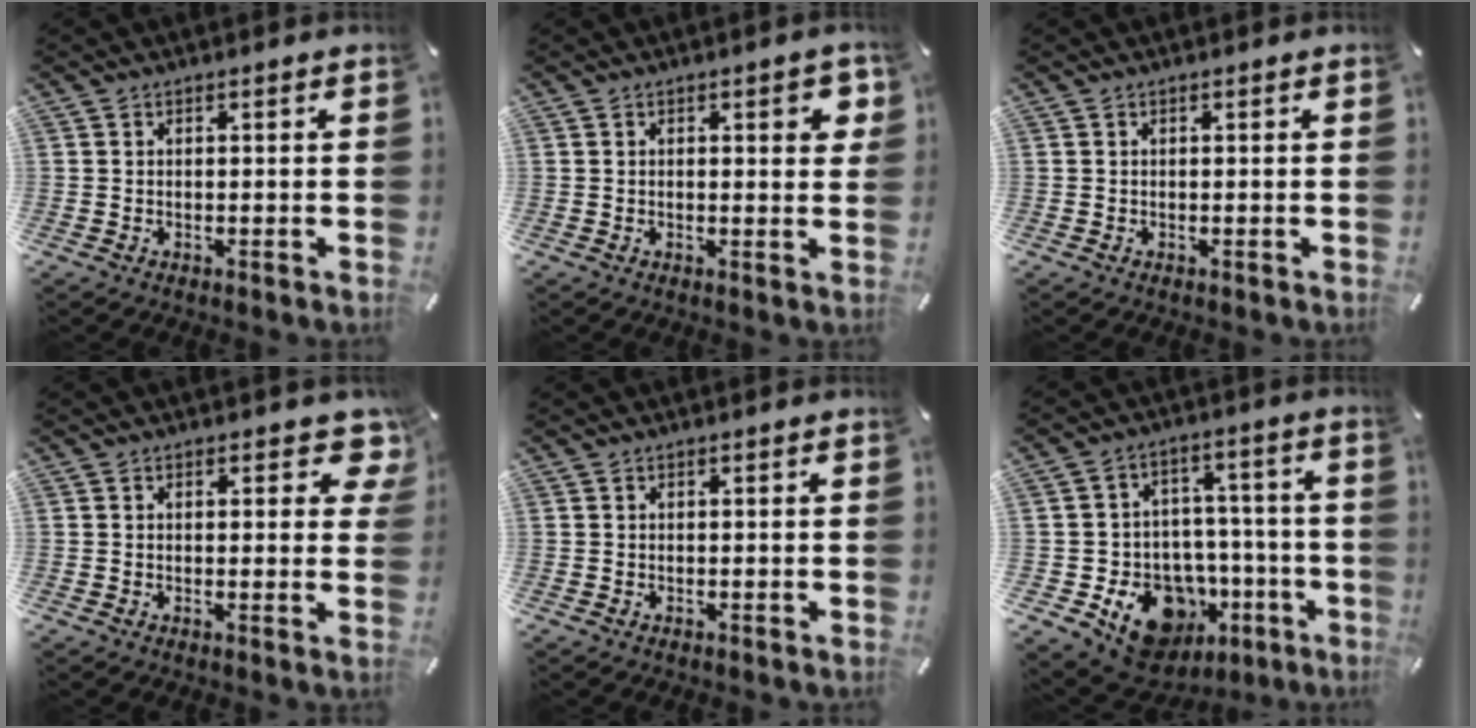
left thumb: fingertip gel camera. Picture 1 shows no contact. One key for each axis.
{"total": 4.5, "fx": 1.4, "fy": 1.7, "fz": 4.0, "tx": -0.046, "ty": -0.006, "tz": 0.016}
{"total": 0.0}
{"total": 5.5, "fx": 2.6, "fy": 2.7, "fz": 4.0, "tx": -0.038, "ty": -0.012, "tz": 0.038}
{"total": 0.0}
{"total": 16.4, "fx": -7.8, "fy": 11.8, "fz": 8.4, "tx": -0.103, "ty": 0.045, "tz": -0.119}